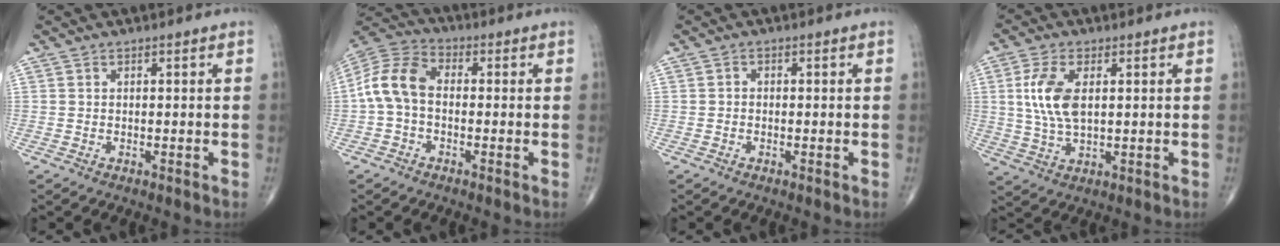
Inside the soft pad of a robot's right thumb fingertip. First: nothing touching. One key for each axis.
{"total": 9.7, "fx": -0.8, "fy": 6.4, "fz": 7.2, "tx": -0.143, "ty": 0.029, "tz": -0.030}
{"total": 0.7, "fx": -0.4, "fy": 0.5, "fz": 0.3, "tx": 0.004, "ty": 0.004, "tz": -0.012}
{"total": 8.8, "fx": 1.7, "fy": 4.4, "fz": 7.4, "tx": -0.161, "ty": -0.004, "tz": 0.035}